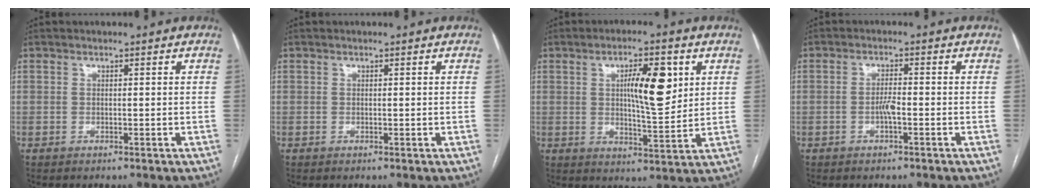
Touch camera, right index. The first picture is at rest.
{"total": 0.0}
{"total": 9.4, "force": [2.8, 2.2, 8.7], "torque": [-0.142, 0.004, 0.049]}
{"total": 2.1, "force": [-0.7, 0.3, 2.0], "torque": [-0.038, 0.002, -0.013]}